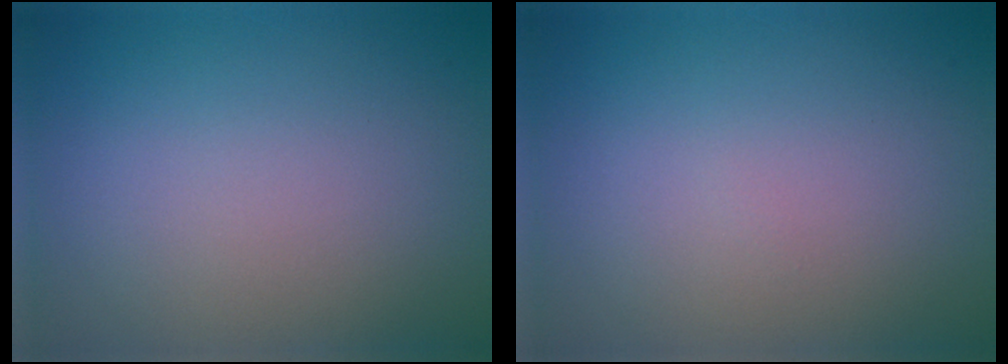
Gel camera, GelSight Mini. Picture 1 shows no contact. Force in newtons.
{"total": 0.0}